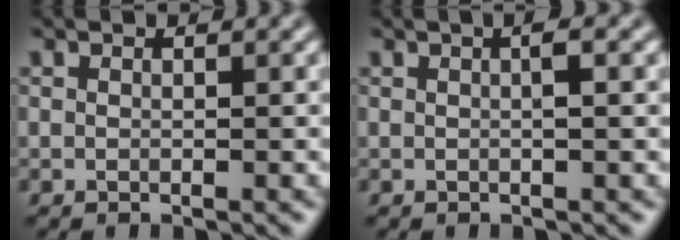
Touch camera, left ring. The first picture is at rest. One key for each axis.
{"total": 1.8, "fx": 0.2, "fy": 0.5, "fz": 1.7, "tx": -0.011, "ty": 0.002, "tz": -0.003}